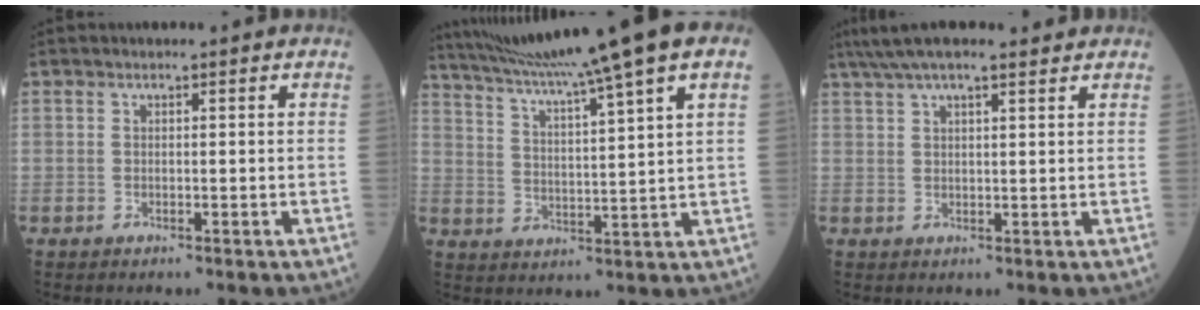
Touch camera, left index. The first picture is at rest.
{"total": 17.3, "force": [13.0, -1.6, 11.3], "torque": [-0.192, 0.012, 0.192]}
{"total": 9.8, "force": [8.0, 1.8, 5.4], "torque": [-0.094, 0.041, 0.124]}